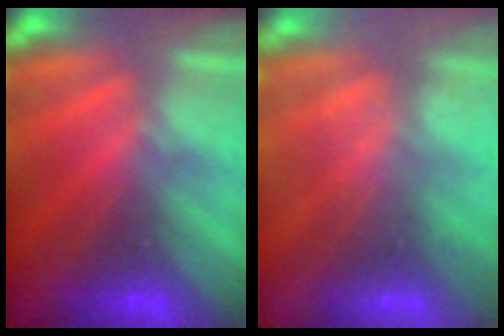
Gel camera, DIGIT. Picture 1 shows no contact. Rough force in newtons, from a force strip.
{"total": 2.3}